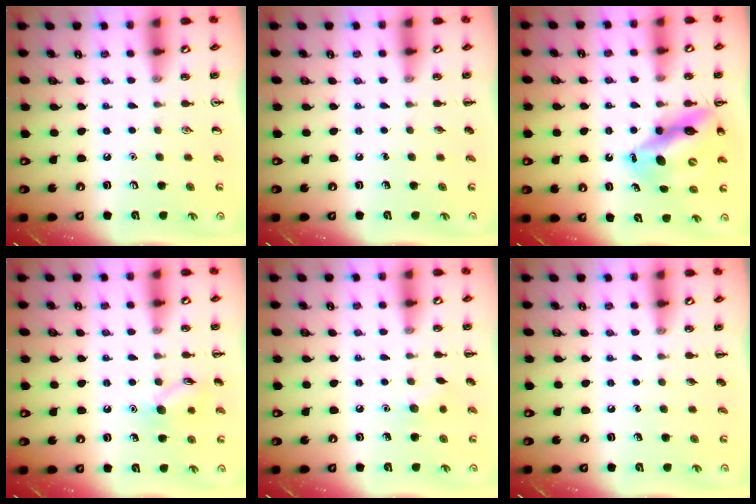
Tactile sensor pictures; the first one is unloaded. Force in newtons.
{"total": 0.0}
{"total": 13.8, "press": 13.1, "slide": 4.3}
{"total": 9.1, "press": 9.1, "slide": 0.7}
{"total": 5.3, "press": 5.1, "slide": 1.5}
{"total": 0.0}